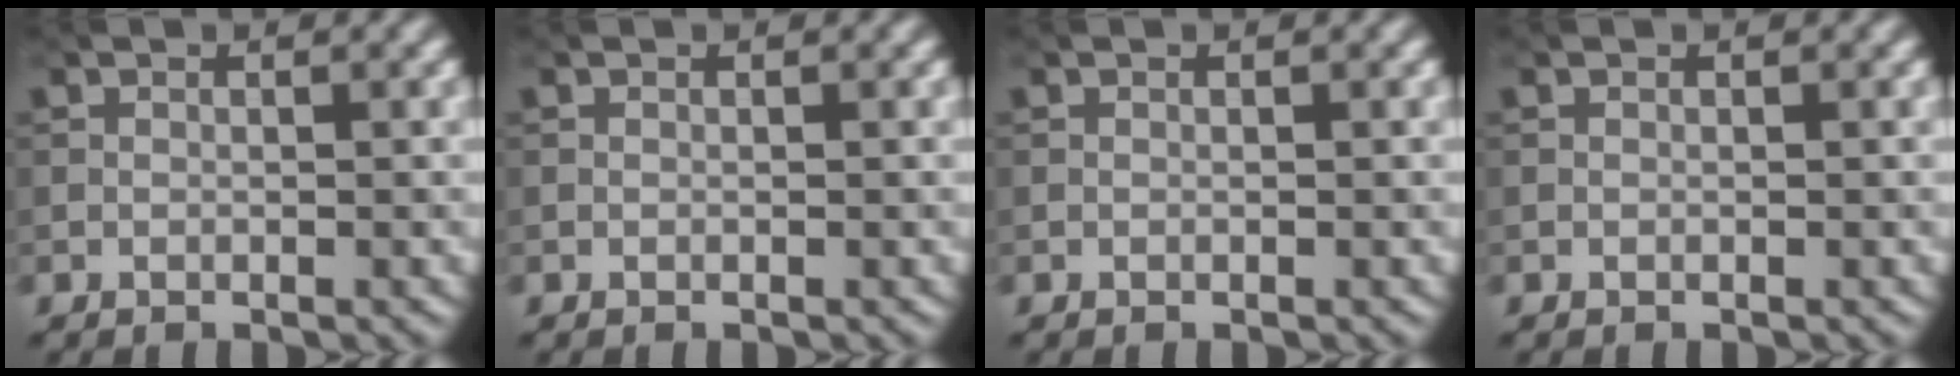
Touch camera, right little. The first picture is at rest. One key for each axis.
{"total": 0.0}
{"total": 0.0}
{"total": 0.0}